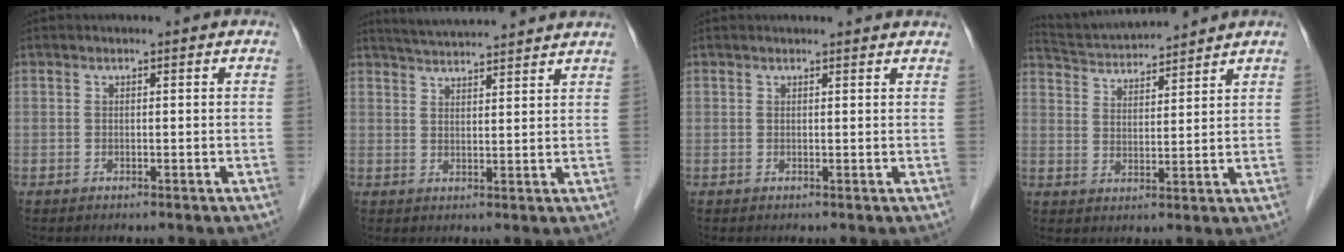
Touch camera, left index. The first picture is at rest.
{"total": 10.8, "force": [10.1, 0.3, 3.6], "torque": [-0.064, 0.029, 0.143]}
{"total": 5.0, "force": [4.8, 0.4, 1.1], "torque": [-0.012, 0.021, 0.045]}
{"total": 10.1, "force": [9.7, 0.0, 2.6], "torque": [-0.059, 0.023, 0.170]}